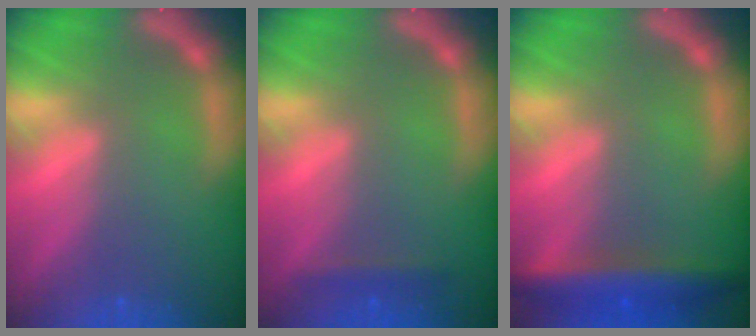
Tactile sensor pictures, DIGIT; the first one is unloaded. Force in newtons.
{"total": 1.4}
{"total": 5.5}